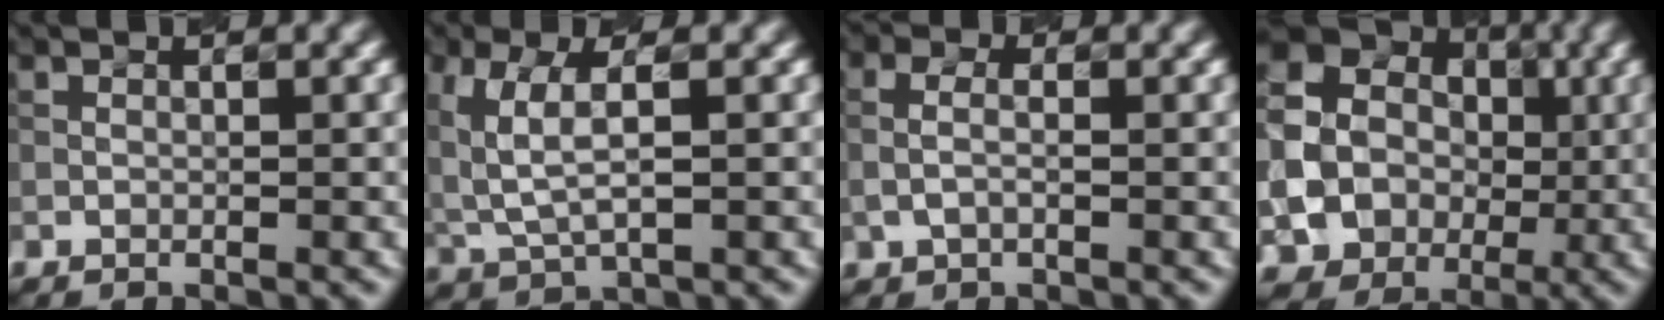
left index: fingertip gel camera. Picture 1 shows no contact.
{"total": 4.0, "force": [1.0, 1.7, 3.5], "torque": [-0.091, 0.001, 0.027]}
{"total": 1.4, "force": [-0.2, 0.7, 1.2], "torque": [-0.037, 0.004, -0.006]}
{"total": 15.9, "force": [-0.5, 15.2, 4.7], "torque": [-0.145, -0.004, -0.027]}